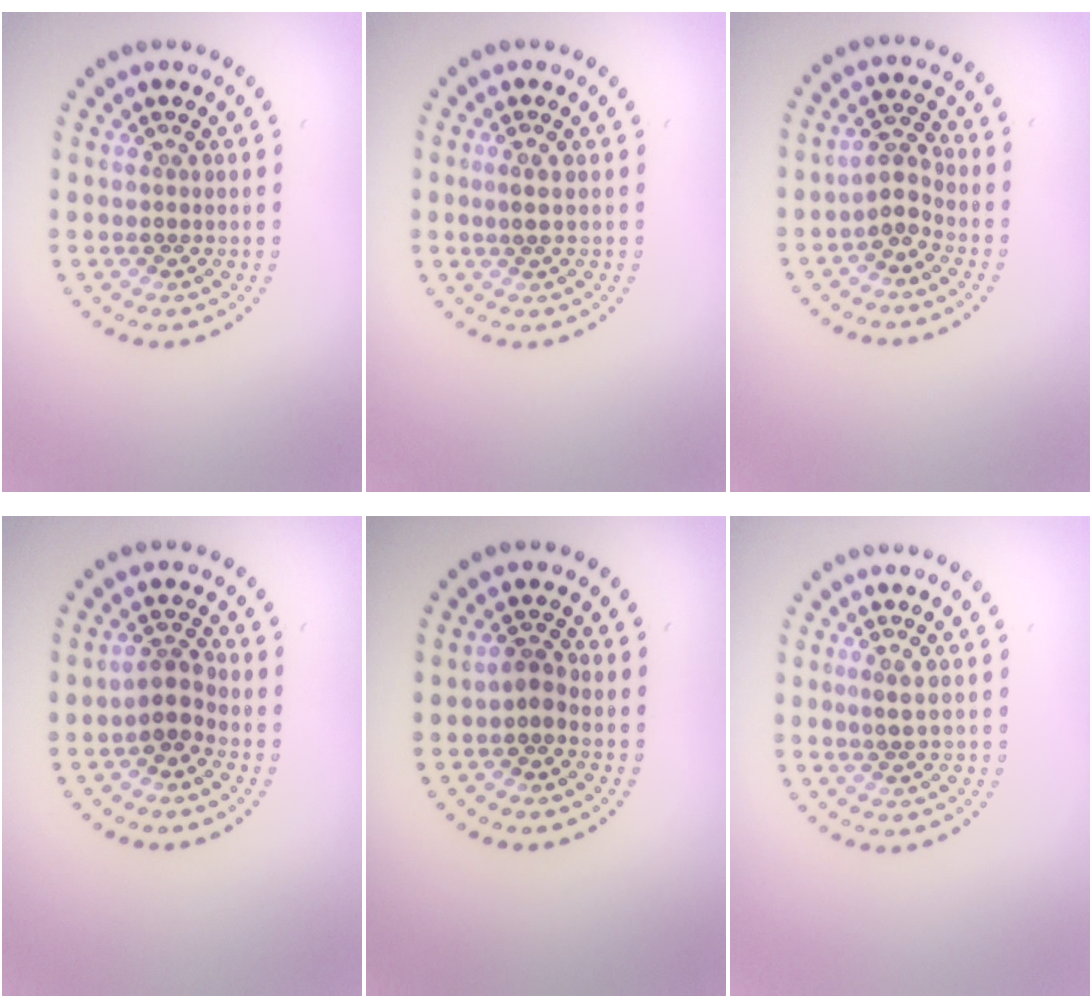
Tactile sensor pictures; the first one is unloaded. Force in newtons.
{"total": 0.9, "press": 0.7, "slide": 0.6}
{"total": 2.1, "press": 1.5, "slide": 1.4}
{"total": 2.3, "press": 1.8, "slide": 1.3}
{"total": 1.5, "press": 1.3, "slide": 0.8}
{"total": 1.2, "press": 0.9, "slide": 0.8}